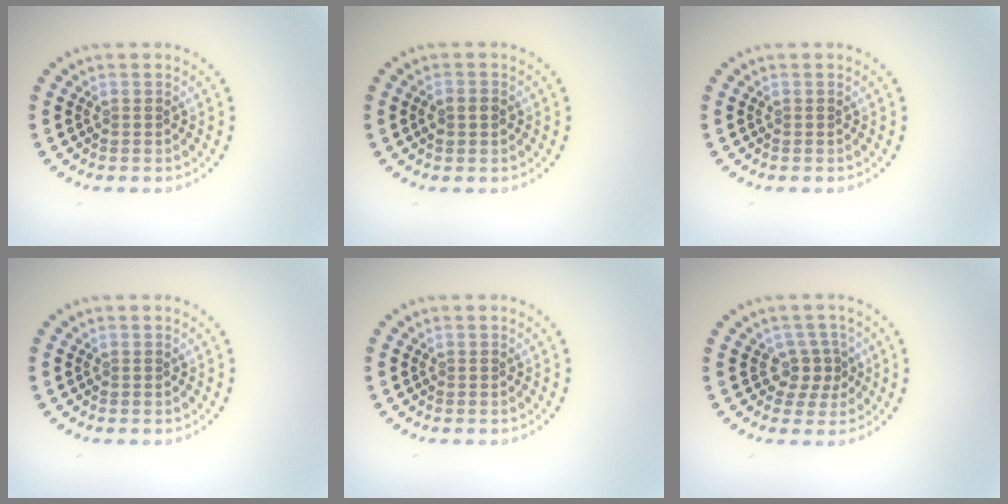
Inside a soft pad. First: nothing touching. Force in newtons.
{"total": 1.5, "press": 1.5, "slide": 0.3}
{"total": 0.0}
{"total": 0.0}
{"total": 0.0}
{"total": 2.3, "press": 1.8, "slide": 1.5}